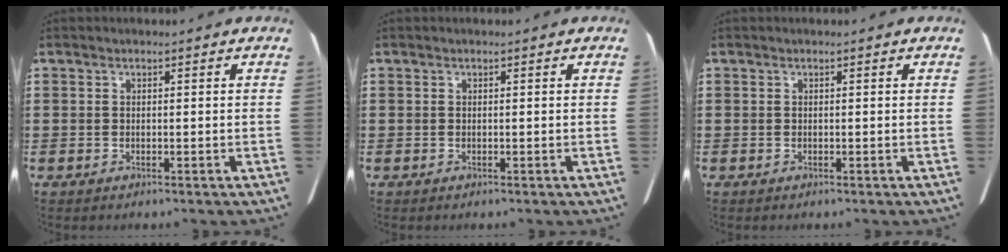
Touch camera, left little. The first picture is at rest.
{"total": 0.0}
{"total": 0.0}